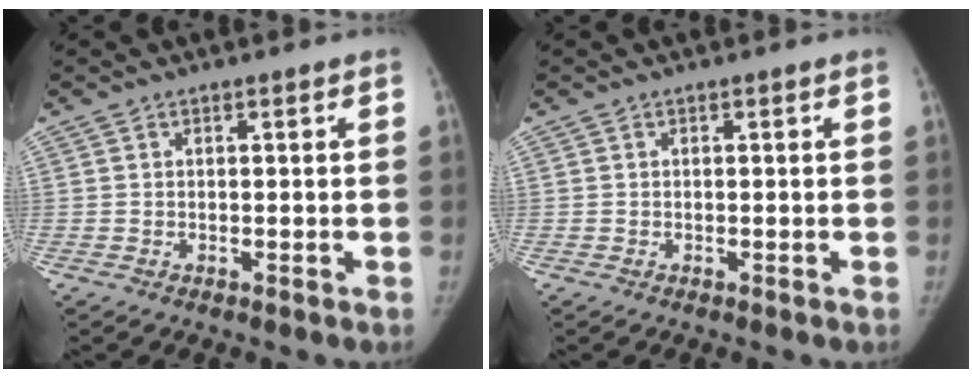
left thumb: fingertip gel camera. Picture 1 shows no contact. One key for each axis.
{"total": 0.0}